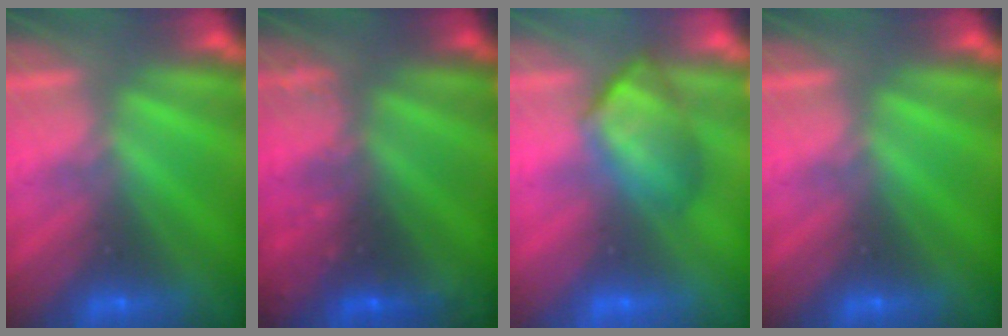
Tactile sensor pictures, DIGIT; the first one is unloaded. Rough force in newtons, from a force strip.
{"total": 12.7}
{"total": 5.0}
{"total": 0.0}